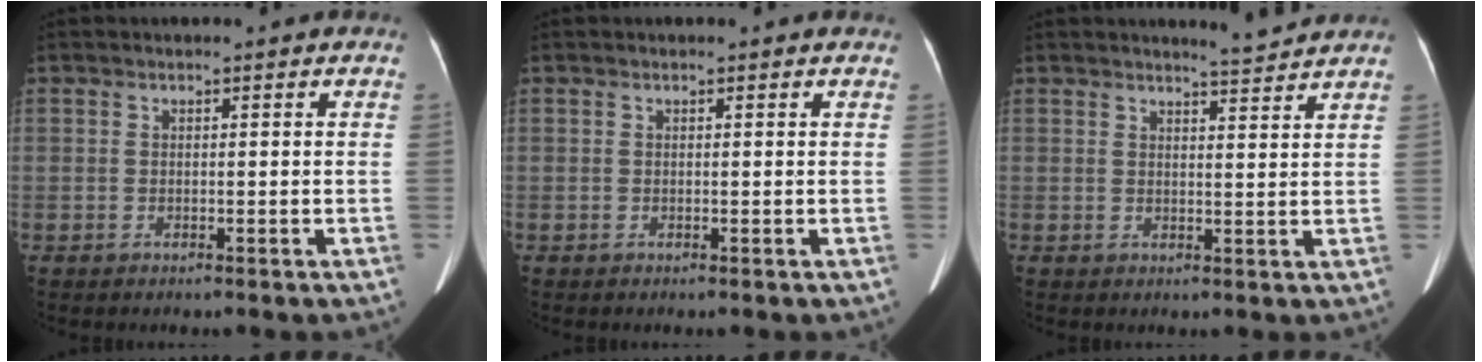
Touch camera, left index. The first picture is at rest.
{"total": 0.0}
{"total": 3.2, "force": [3.1, -0.5, 0.4], "torque": [-0.016, -0.011, 0.045]}